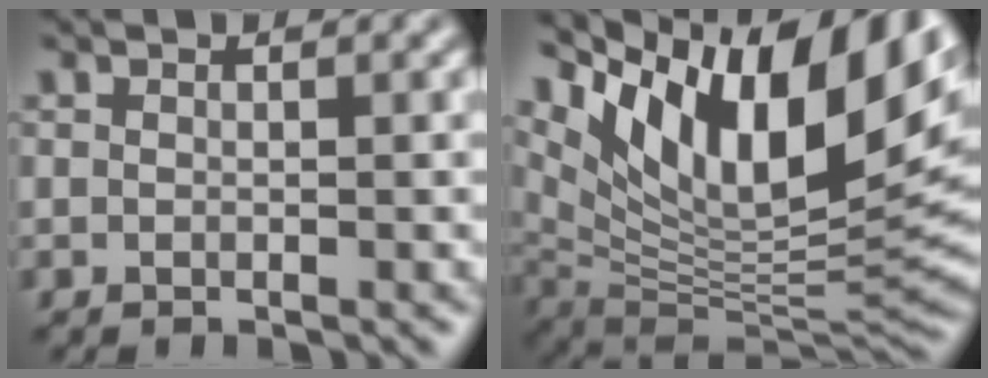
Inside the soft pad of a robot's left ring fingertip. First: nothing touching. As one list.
[{"total": 16.6, "force": [6.9, 7.6, 13.0], "torque": [-0.215, 0.004, 0.127]}]